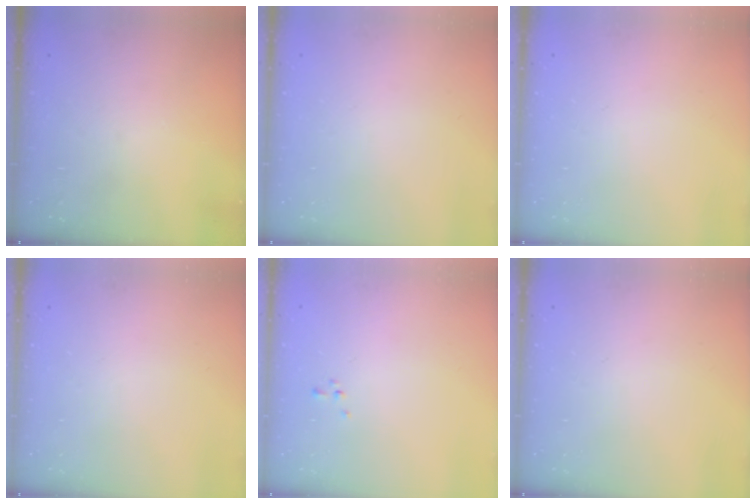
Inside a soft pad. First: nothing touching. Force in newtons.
{"total": 0.0}
{"total": 0.0}
{"total": 0.0}
{"total": 0.7, "press": 0.6, "slide": 0.1}
{"total": 0.0}